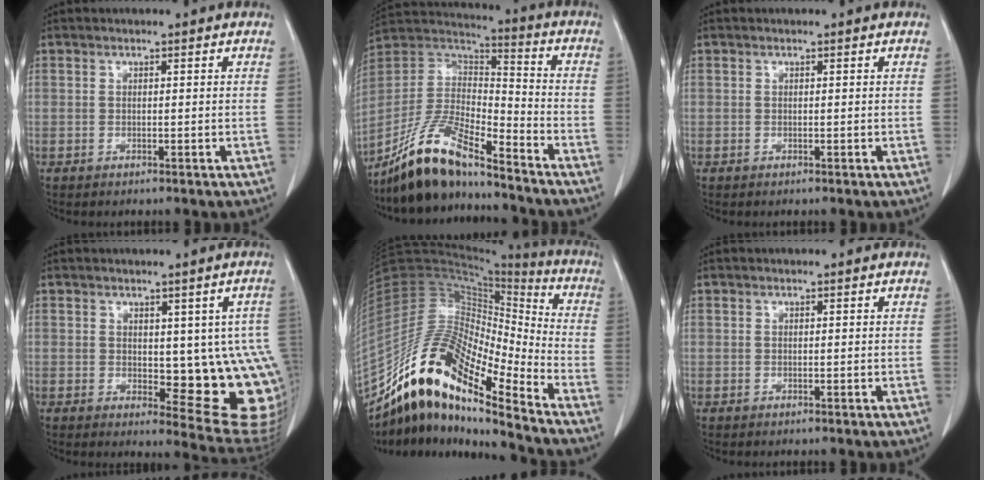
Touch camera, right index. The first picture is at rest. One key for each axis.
{"total": 14.4, "fx": -11.9, "fy": 2.9, "fz": 7.5, "tx": -0.150, "ty": 0.008, "tz": -0.226}
{"total": 0.0}
{"total": 12.6, "fx": -0.2, "fy": 5.0, "fz": 11.6, "tx": -0.104, "ty": -0.003, "tz": 0.009}
{"total": 18.1, "fx": -13.8, "fy": 3.2, "fz": 11.3, "tx": -0.213, "ty": 0.032, "tz": -0.250}
{"total": 0.0}